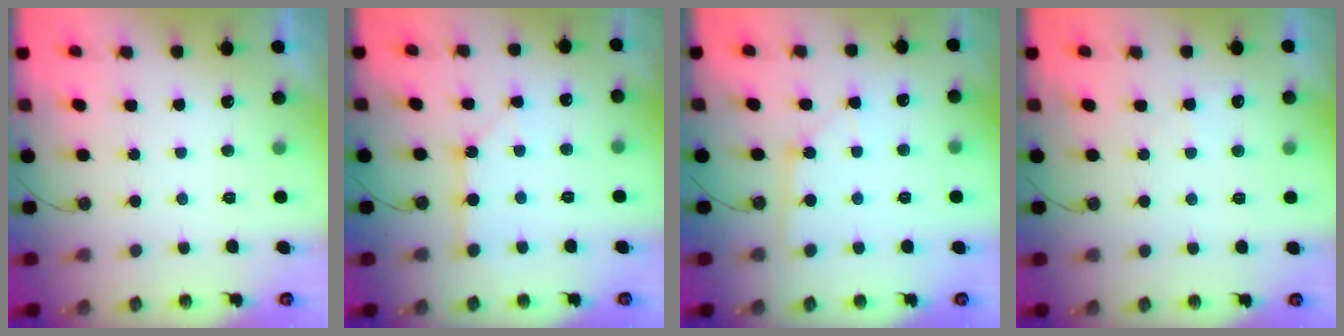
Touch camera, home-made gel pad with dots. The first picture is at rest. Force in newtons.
{"total": 3.0, "press": 3.0, "slide": 0.1}
{"total": 2.7, "press": 2.7, "slide": 0.4}
{"total": 3.5, "press": 3.4, "slide": 0.4}